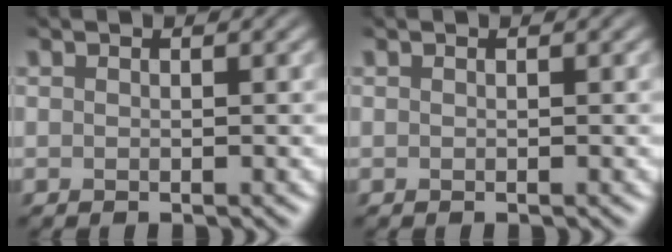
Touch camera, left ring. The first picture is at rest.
{"total": 0.0}